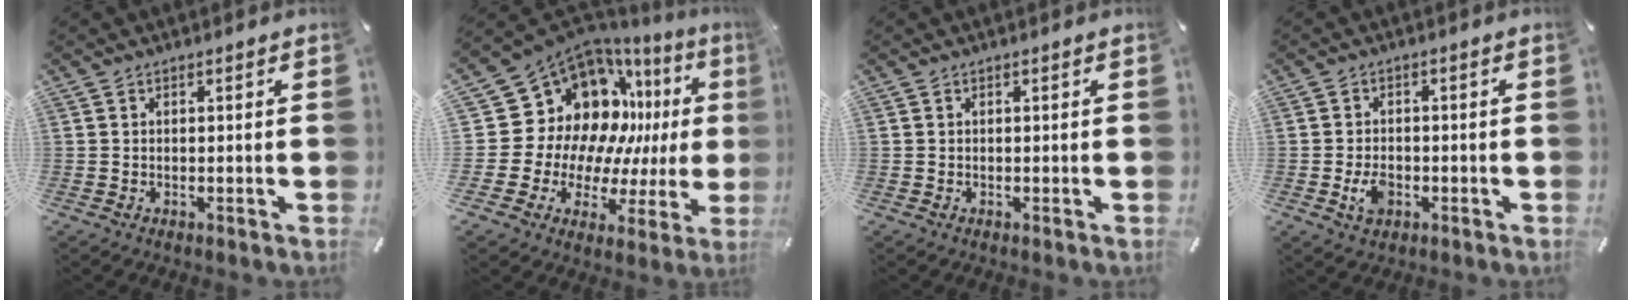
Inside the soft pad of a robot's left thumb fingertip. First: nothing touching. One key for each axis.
{"total": 17.2, "fx": 7.2, "fy": 13.5, "fz": 7.8, "tx": -0.109, "ty": -0.098, "tz": 0.156}
{"total": 0.0}
{"total": 4.4, "fx": -1.4, "fy": 3.0, "fz": 2.8, "tx": -0.068, "ty": 0.000, "tz": -0.027}